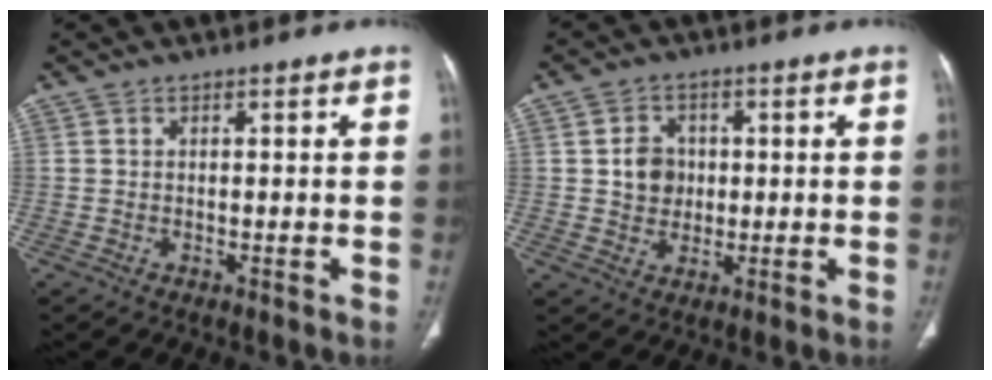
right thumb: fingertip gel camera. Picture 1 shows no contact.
{"total": 5.9, "force": [0.5, 5.1, 2.8], "torque": [-0.024, 0.001, 0.008]}